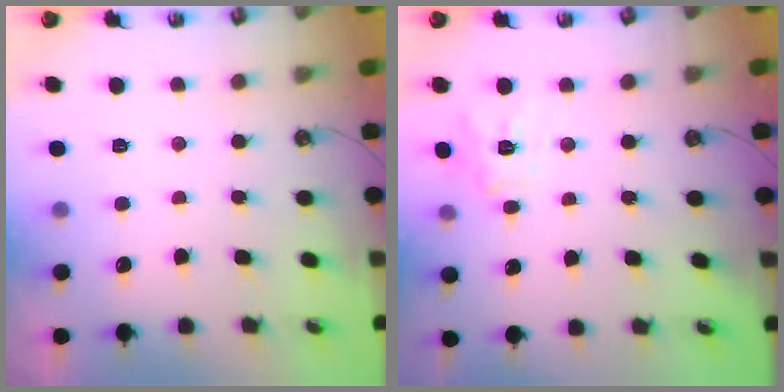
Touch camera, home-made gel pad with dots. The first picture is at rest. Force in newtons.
{"total": 11.2, "press": 11.1, "slide": 1.0}